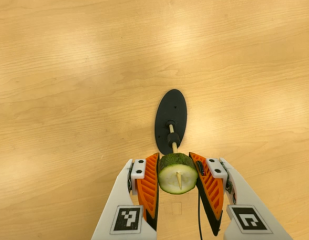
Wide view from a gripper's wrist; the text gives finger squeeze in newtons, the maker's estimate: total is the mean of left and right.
{"total": 10.9, "left": 11.0, "right": 10.8}